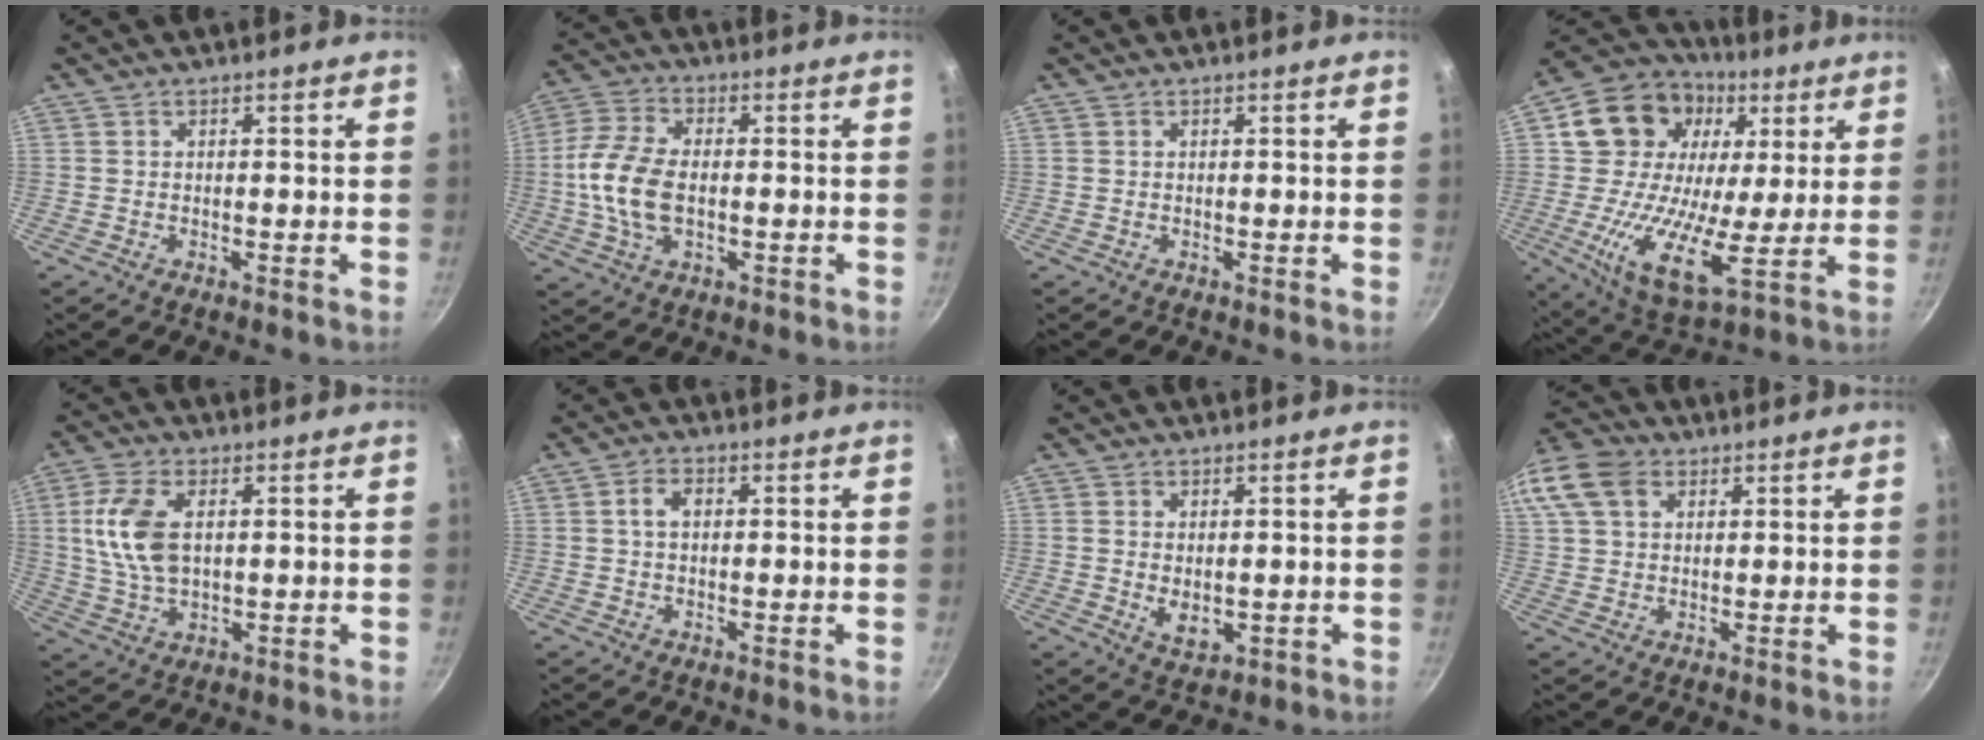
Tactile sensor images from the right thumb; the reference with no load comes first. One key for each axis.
{"total": 12.0, "fx": -0.9, "fy": 7.2, "fz": 9.5, "tx": -0.189, "ty": 0.019, "tz": -0.026}
{"total": 0.0}
{"total": 22.3, "fx": 4.4, "fy": 15.2, "fz": 15.7, "tx": -0.259, "ty": -0.007, "tz": 0.060}
{"total": 10.6, "fx": 1.9, "fy": 6.0, "fz": 8.6, "tx": -0.167, "ty": -0.002, "tz": 0.036}
{"total": 2.9, "fx": 0.4, "fy": 2.0, "fz": 2.0, "tx": -0.035, "ty": 0.009, "tz": 0.005}
{"total": 4.5, "fx": 0.0, "fy": 2.9, "fz": 3.5, "tx": -0.057, "ty": -0.014, "tz": 0.009}
{"total": 17.9, "fx": 7.5, "fy": 13.0, "fz": 9.7, "tx": -0.233, "ty": 0.041, "tz": 0.135}